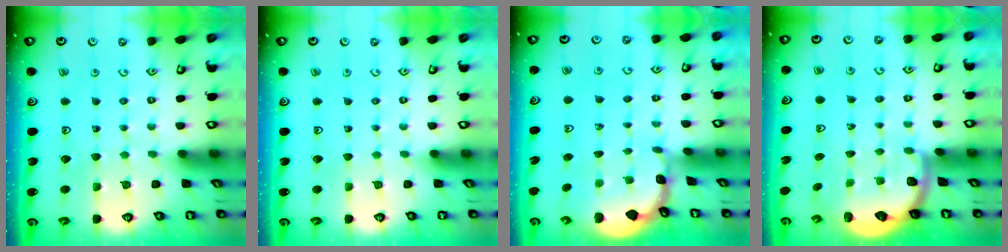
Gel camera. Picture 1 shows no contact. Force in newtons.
{"total": 0.0}
{"total": 0.7, "press": 0.7, "slide": 0.1}
{"total": 2.1, "press": 1.9, "slide": 0.8}